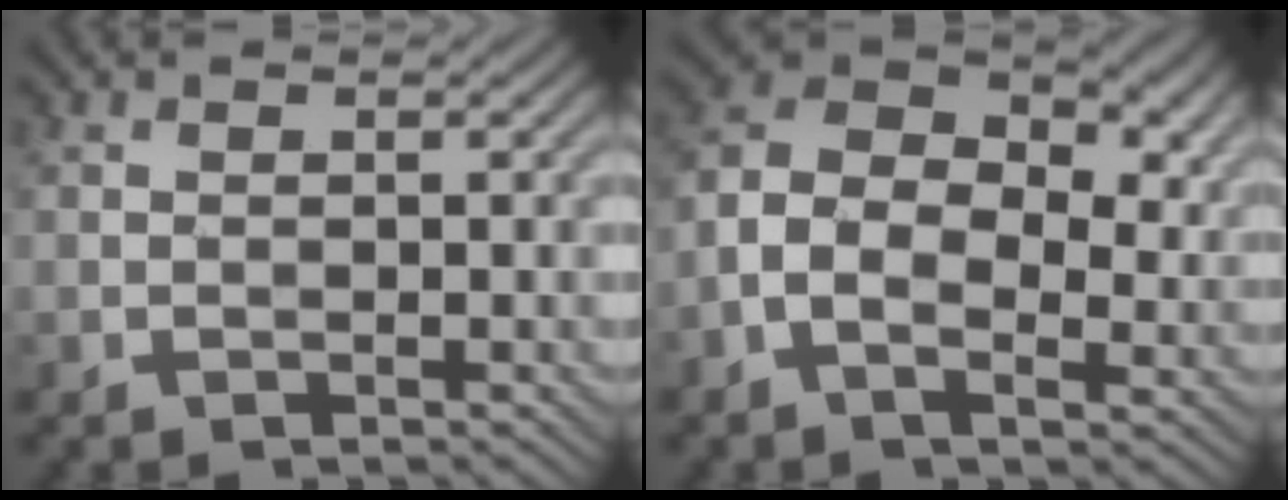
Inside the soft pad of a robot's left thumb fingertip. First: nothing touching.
{"total": 10.8, "force": [-0.5, 7.2, 8.1], "torque": [-0.170, 0.007, -0.025]}